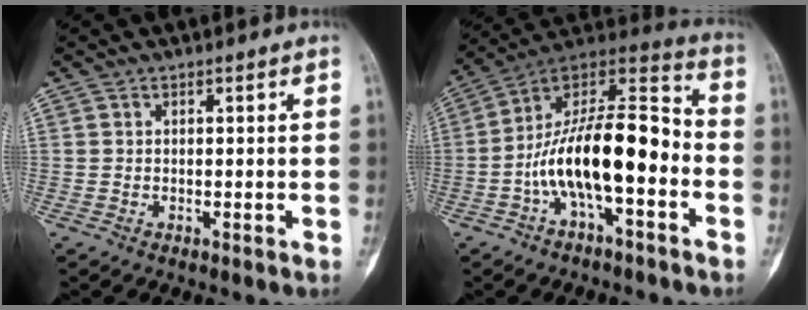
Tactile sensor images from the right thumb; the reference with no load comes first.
{"total": 18.8, "force": [-4.5, 7.6, 16.6], "torque": [-0.281, 0.069, -0.082]}